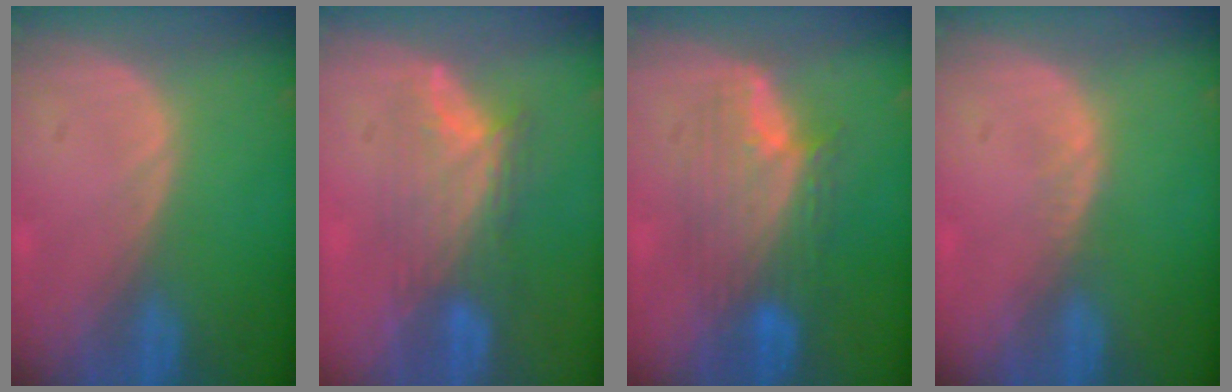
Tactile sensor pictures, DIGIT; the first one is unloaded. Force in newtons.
{"total": 7.0, "press": 6.8, "slide": 1.9}
{"total": 7.7, "press": 7.6, "slide": 0.7}
{"total": 0.8, "press": 0.7, "slide": 0.2}